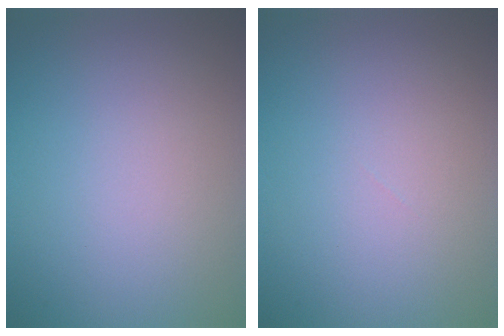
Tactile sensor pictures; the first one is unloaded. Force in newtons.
{"total": 0.0}